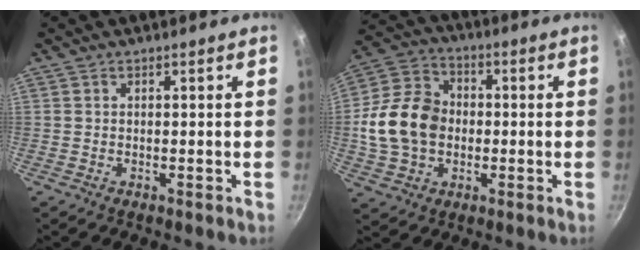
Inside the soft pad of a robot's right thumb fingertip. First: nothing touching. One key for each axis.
{"total": 15.5, "fx": -0.8, "fy": 12.0, "fz": 9.8, "tx": -0.164, "ty": 0.025, "tz": -0.024}